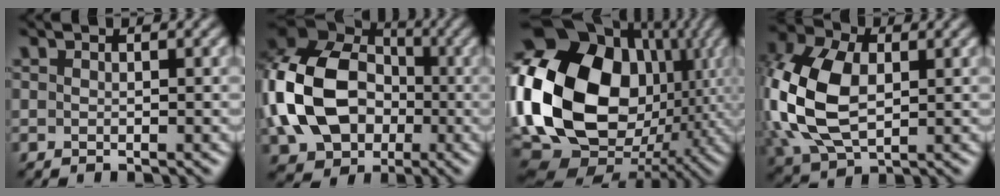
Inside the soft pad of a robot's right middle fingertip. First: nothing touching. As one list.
[{"total": 13.2, "force": [-1.4, 10.0, 8.5], "torque": [-0.206, 0.010, -0.037]}, {"total": 19.5, "force": [1.6, 14.8, 12.5], "torque": [-0.287, 0.010, 0.036]}, {"total": 10.7, "force": [0.3, 7.3, 7.8], "torque": [-0.211, 0.002, 0.010]}]